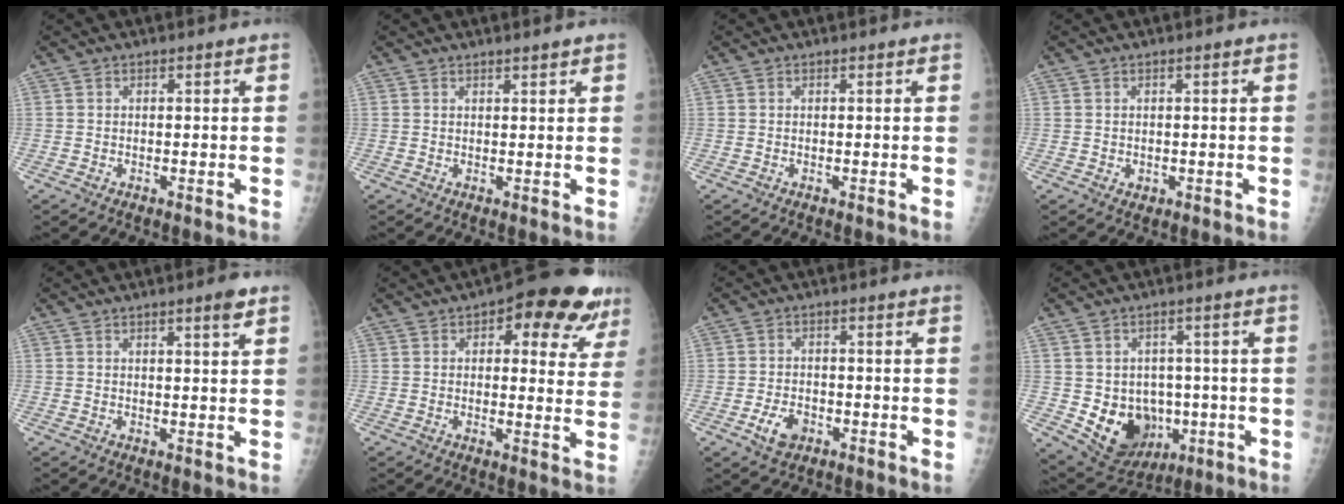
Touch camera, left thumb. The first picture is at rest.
{"total": 1.2, "force": [1.0, 0.2, 0.7], "torque": [-0.007, -0.006, 0.016]}
{"total": 0.0}
{"total": 1.4, "force": [-0.2, 1.1, 0.7], "torque": [-0.006, 0.000, 0.001]}
{"total": 3.1, "force": [1.8, 0.3, 2.5], "torque": [-0.036, -0.010, 0.026]}
{"total": 14.9, "force": [7.7, 6.8, 10.8], "torque": [-0.087, -0.015, 0.090]}
{"total": 4.7, "force": [-2.2, 3.0, 2.8], "torque": [-0.046, 0.012, -0.036]}
{"total": 13.0, "force": [-2.4, 10.6, 7.1], "torque": [-0.076, 0.012, -0.011]}